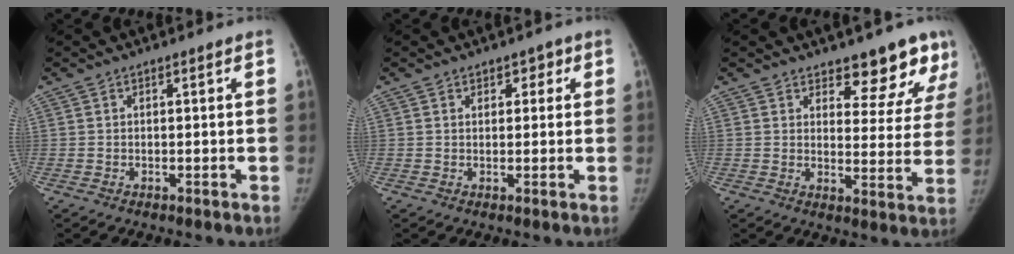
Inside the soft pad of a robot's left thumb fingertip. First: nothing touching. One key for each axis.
{"total": 2.7, "fx": 1.3, "fy": 1.9, "fz": 1.4, "tx": 0.004, "ty": -0.004, "tz": 0.016}
{"total": 11.2, "fx": 9.0, "fy": 4.6, "fz": 4.9, "tx": -0.008, "ty": -0.062, "tz": 0.103}